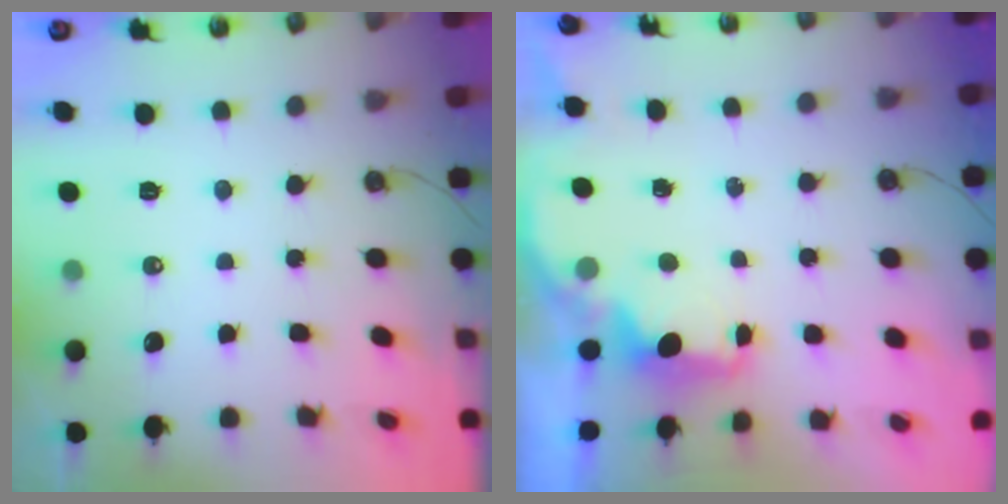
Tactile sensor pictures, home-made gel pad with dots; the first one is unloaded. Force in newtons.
{"total": 2.3, "press": 2.1, "slide": 0.8}